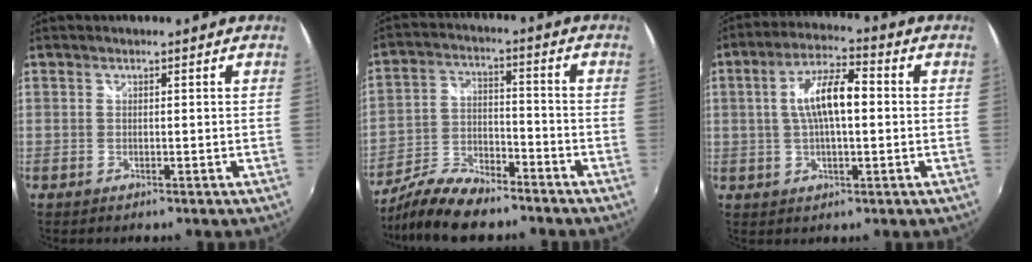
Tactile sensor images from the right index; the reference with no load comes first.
{"total": 13.1, "force": [-10.8, 4.0, 6.3], "torque": [-0.143, -0.010, -0.200]}
{"total": 9.6, "force": [0.6, 3.2, 9.0], "torque": [-0.167, 0.015, 0.010]}